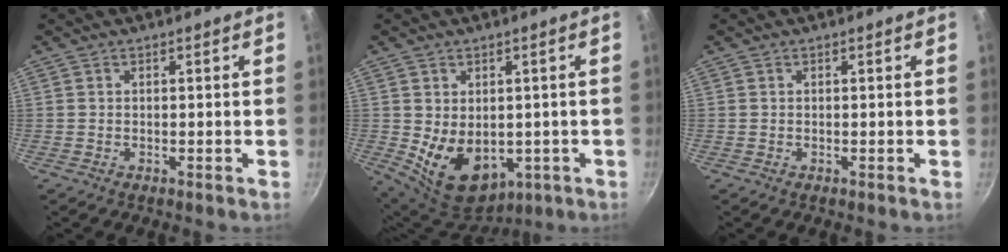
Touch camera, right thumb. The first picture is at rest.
{"total": 11.9, "force": [-1.2, 8.4, 8.3], "torque": [-0.111, -0.018, 0.013]}
{"total": 0.0}